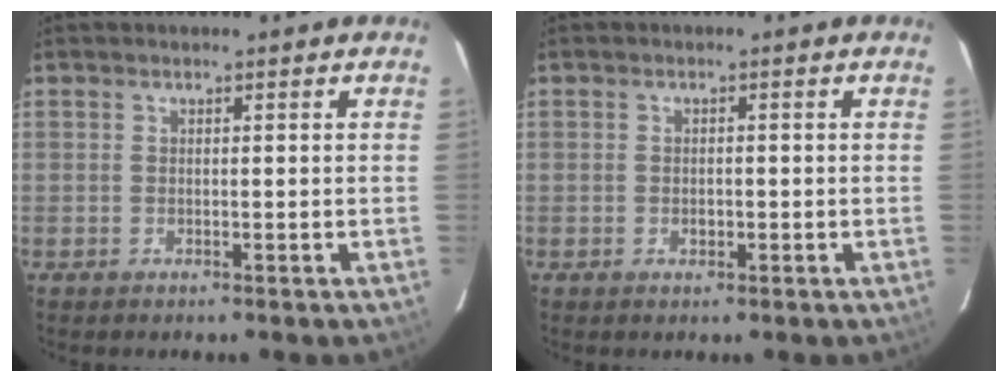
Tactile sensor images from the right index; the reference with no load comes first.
{"total": 1.5, "force": [-0.4, 1.2, 0.8], "torque": [-0.012, 0.001, -0.006]}